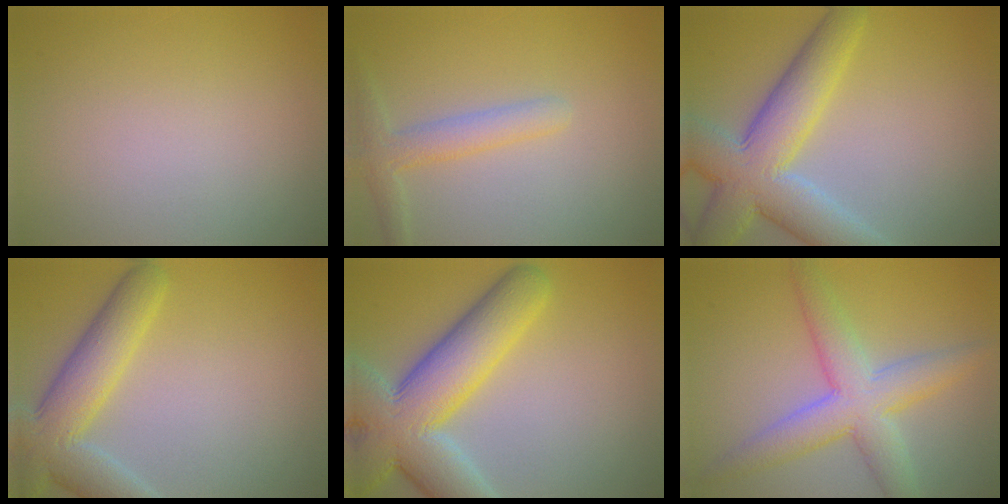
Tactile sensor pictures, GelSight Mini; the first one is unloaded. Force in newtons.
{"total": 2.6, "press": 2.6, "slide": 0.2}
{"total": 8.6, "press": 8.6, "slide": 0.5}
{"total": 6.9, "press": 6.9, "slide": 0.6}
{"total": 10.8, "press": 10.7, "slide": 0.8}
{"total": 5.8, "press": 5.8, "slide": 0.1}